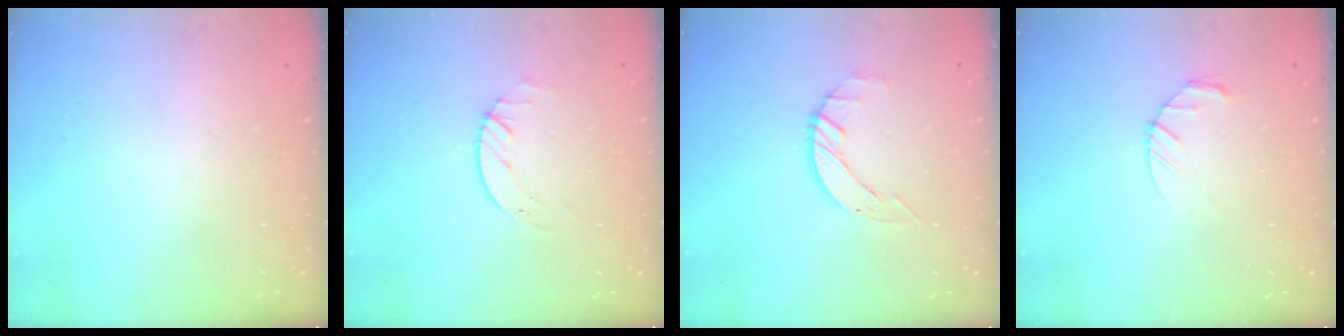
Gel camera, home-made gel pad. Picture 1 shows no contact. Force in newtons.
{"total": 2.0, "press": 2.0, "slide": 0.2}
{"total": 2.4, "press": 2.4, "slide": 0.1}
{"total": 3.9, "press": 3.9, "slide": 0.5}